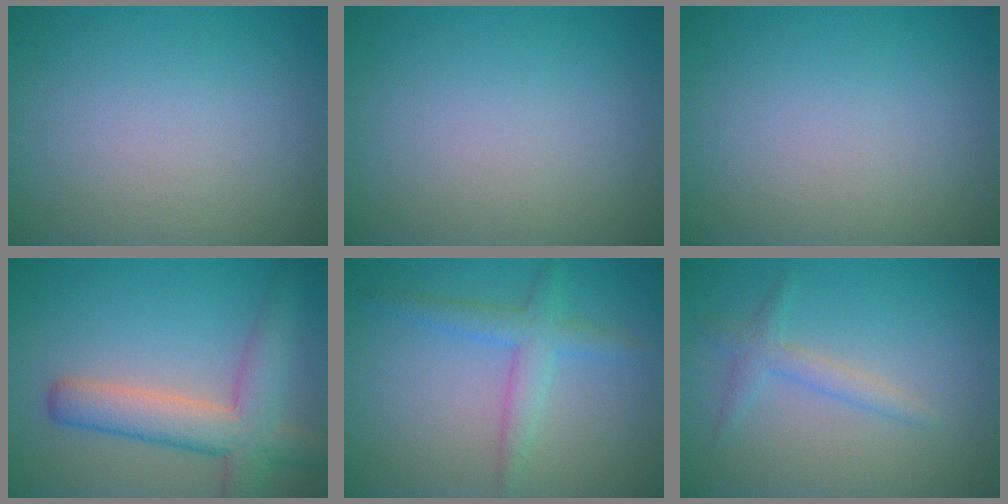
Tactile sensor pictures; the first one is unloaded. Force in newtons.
{"total": 0.0}
{"total": 0.0}
{"total": 6.4, "press": 6.4, "slide": 0.4}
{"total": 3.0, "press": 3.0, "slide": 0.2}
{"total": 1.9, "press": 1.9, "slide": 0.1}